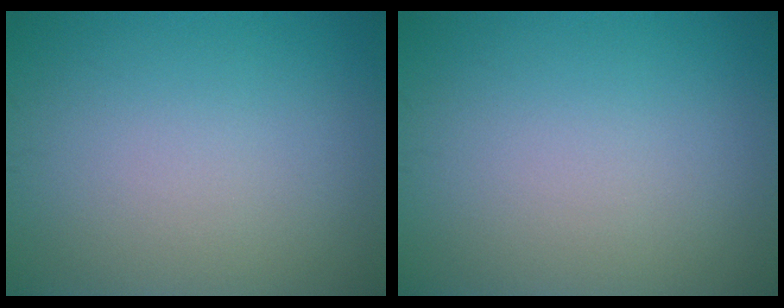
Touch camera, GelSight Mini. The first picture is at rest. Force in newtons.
{"total": 0.0}